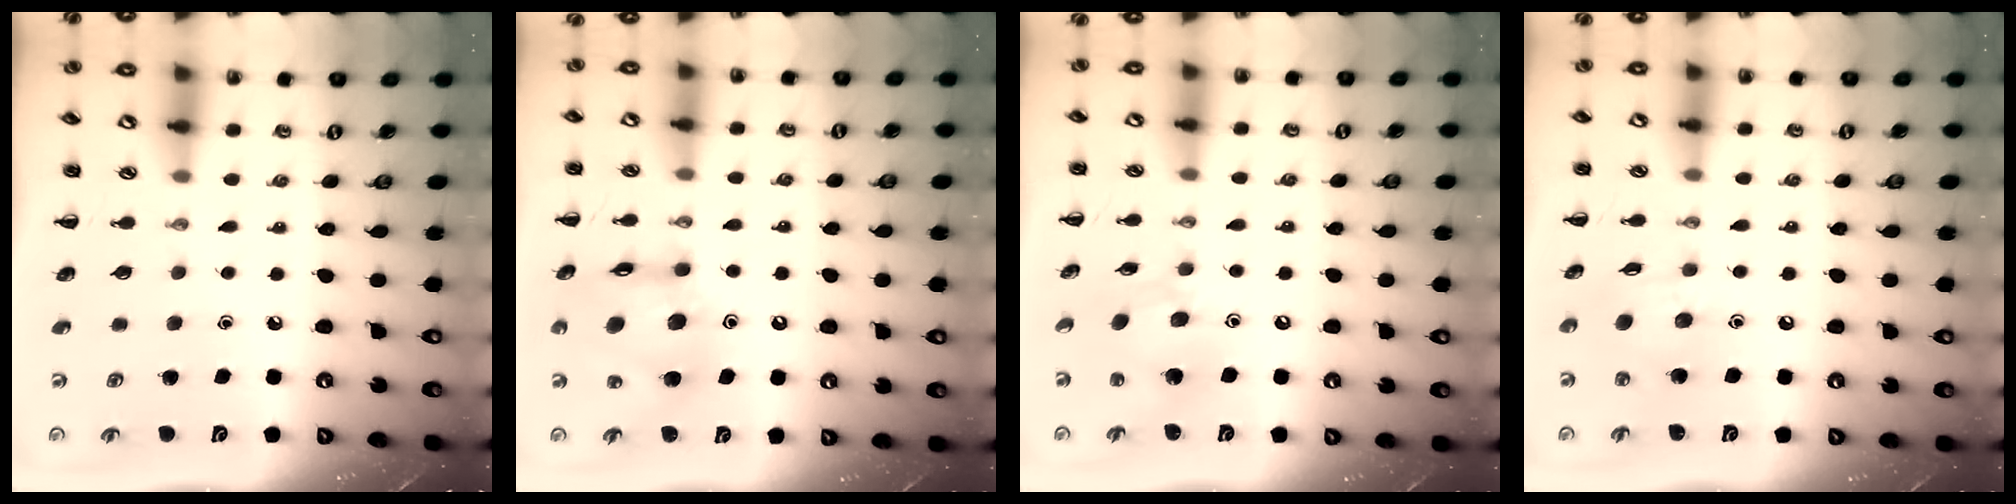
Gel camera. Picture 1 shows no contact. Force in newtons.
{"total": 14.5, "press": 14.0, "slide": 3.8}
{"total": 13.0, "press": 12.5, "slide": 3.3}
{"total": 7.4, "press": 7.3, "slide": 0.9}